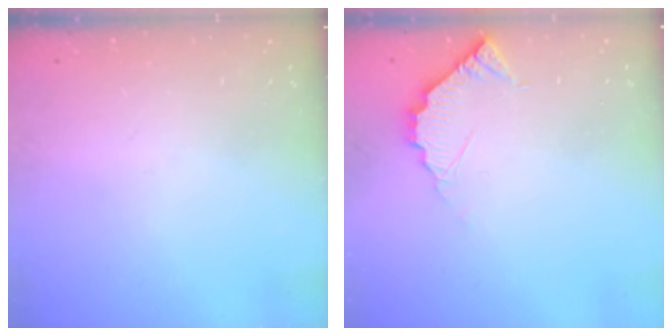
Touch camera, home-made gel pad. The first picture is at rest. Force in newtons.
{"total": 4.5, "press": 4.4, "slide": 0.3}